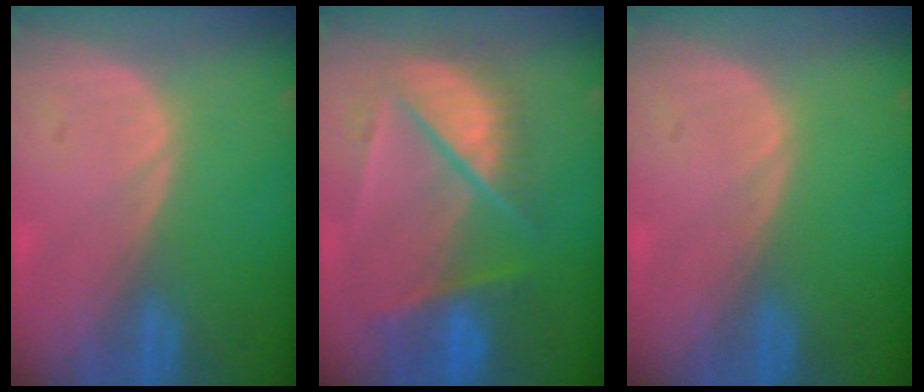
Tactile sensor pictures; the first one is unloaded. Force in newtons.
{"total": 9.3, "press": 8.2, "slide": 4.4}
{"total": 0.0}